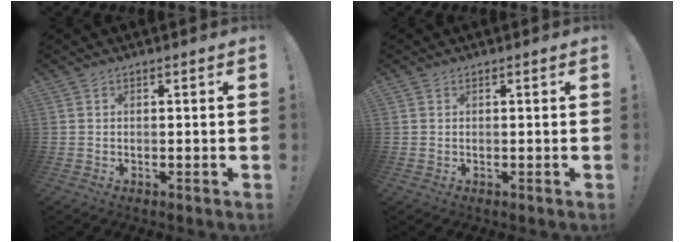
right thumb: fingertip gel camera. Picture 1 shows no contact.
{"total": 0.0}